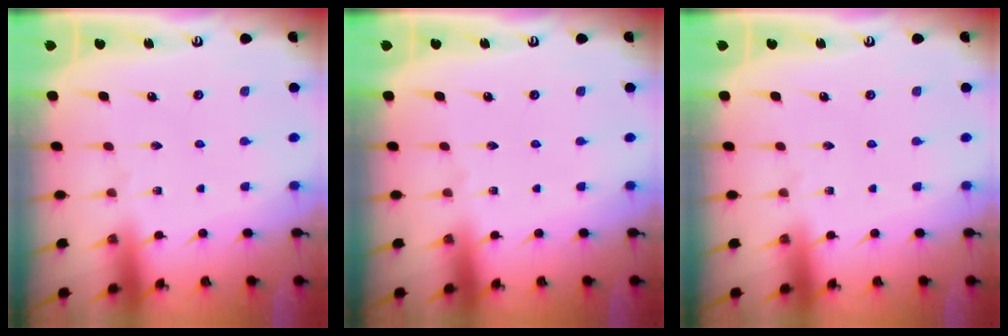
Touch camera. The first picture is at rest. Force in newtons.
{"total": 0.0}
{"total": 0.0}